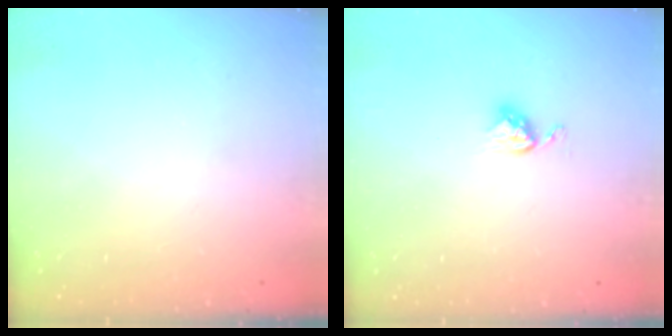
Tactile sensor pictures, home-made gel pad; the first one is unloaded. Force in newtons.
{"total": 4.0, "press": 3.9, "slide": 0.4}